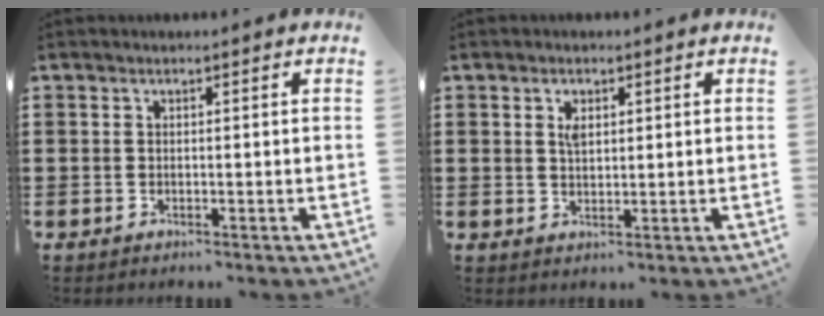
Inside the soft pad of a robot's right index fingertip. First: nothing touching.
{"total": 2.2, "force": [0.9, 1.1, 1.7], "torque": [-0.028, 0.002, 0.013]}